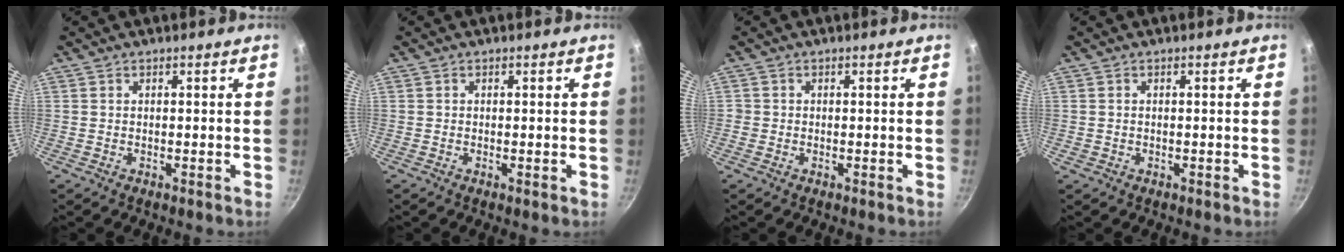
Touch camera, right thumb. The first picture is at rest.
{"total": 0.7, "force": [-0.2, 0.2, 0.7], "torque": [-0.009, -0.003, -0.005]}
{"total": 1.0, "force": [-0.2, 1.0, 0.1], "torque": [0.004, 0.005, -0.006]}
{"total": 0.6, "force": [-0.2, 0.6, 0.2], "torque": [-0.003, 0.001, -0.002]}